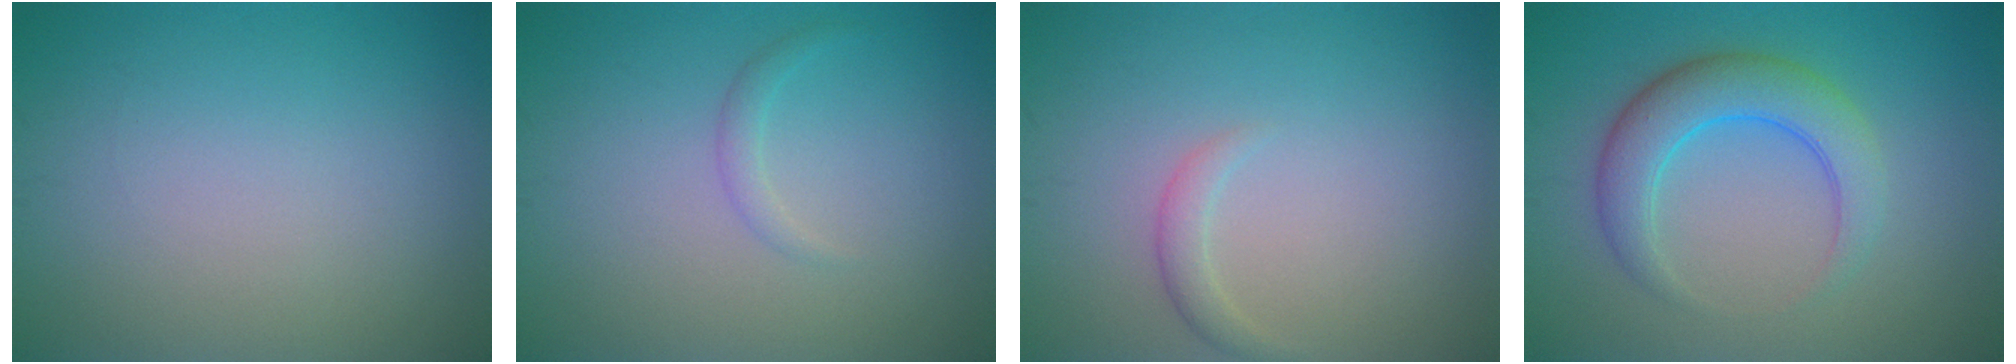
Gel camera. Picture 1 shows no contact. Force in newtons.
{"total": 1.0, "press": 1.0, "slide": 0.1}
{"total": 1.2, "press": 1.2, "slide": 0.0}
{"total": 4.8, "press": 4.8, "slide": 0.1}